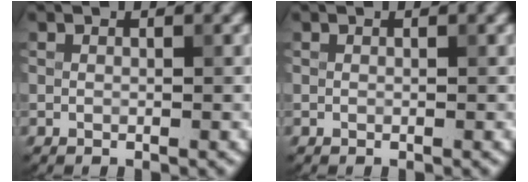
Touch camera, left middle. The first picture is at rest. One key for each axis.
{"total": 0.0}